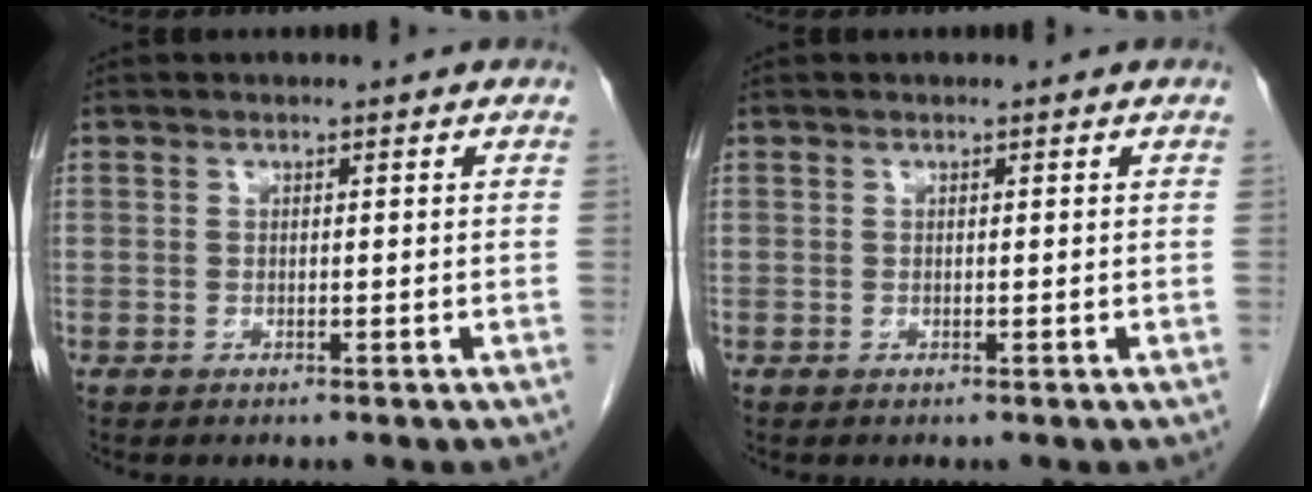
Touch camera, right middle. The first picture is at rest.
{"total": 0.0}